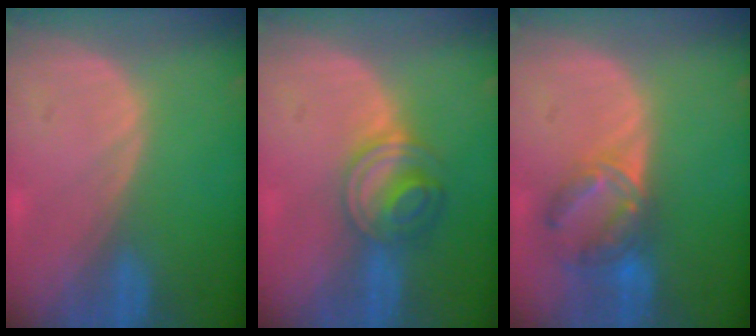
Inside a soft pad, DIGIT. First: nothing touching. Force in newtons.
{"total": 5.8, "press": 5.5, "slide": 1.9}
{"total": 7.1, "press": 6.2, "slide": 3.6}